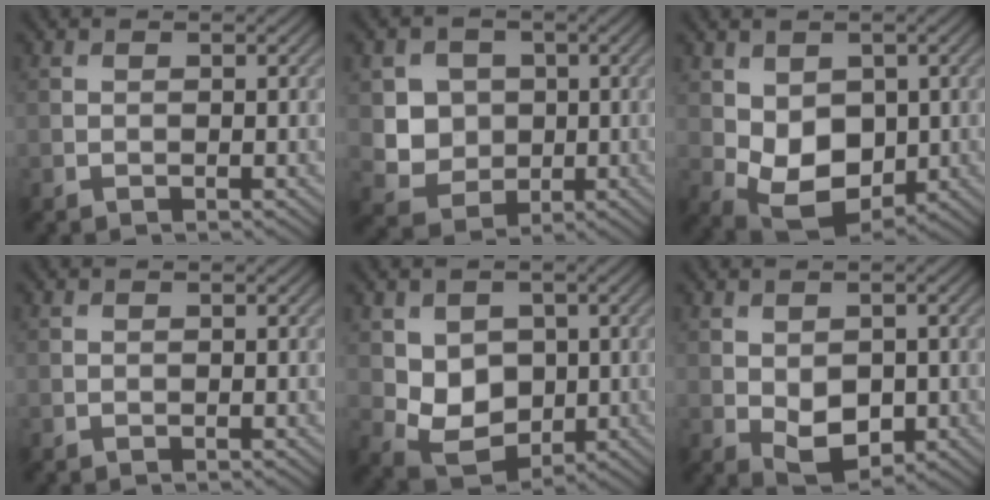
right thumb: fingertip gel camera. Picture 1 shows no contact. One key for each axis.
{"total": 5.2, "fx": 0.6, "fy": 4.8, "fz": 1.9, "tx": -0.053, "ty": -0.015, "tz": 0.007}
{"total": 7.3, "fx": 0.1, "fy": 5.2, "fz": 5.2, "tx": -0.112, "ty": -0.017, "tz": 0.007}
{"total": 0.0}
{"total": 5.9, "fx": 0.7, "fy": 4.7, "fz": 3.4, "tx": -0.084, "ty": -0.014, "tz": 0.014}
{"total": 5.0, "fx": -0.9, "fy": 3.1, "fz": 3.8, "tx": -0.073, "ty": -0.012, "tz": -0.008}